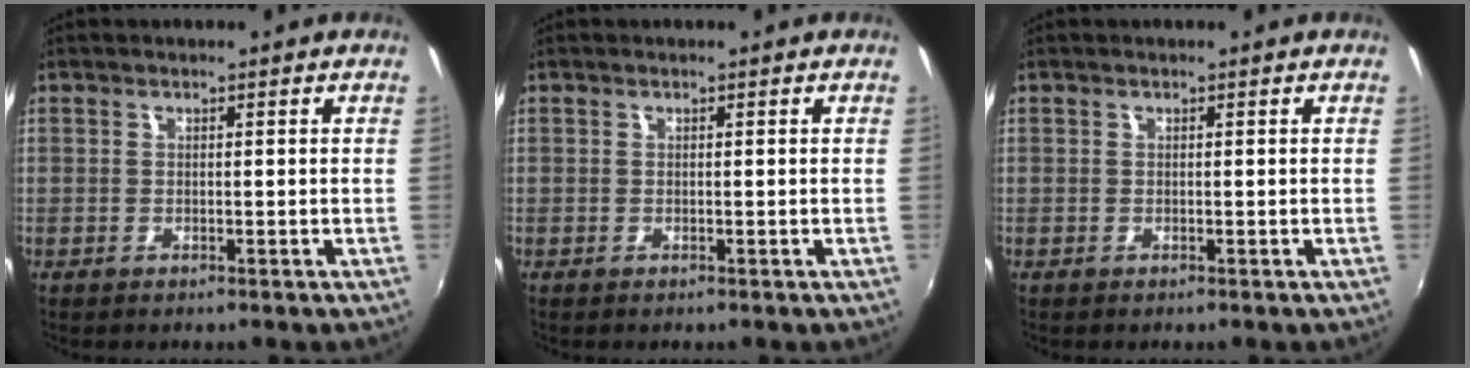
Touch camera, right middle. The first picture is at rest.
{"total": 0.0}
{"total": 0.0}